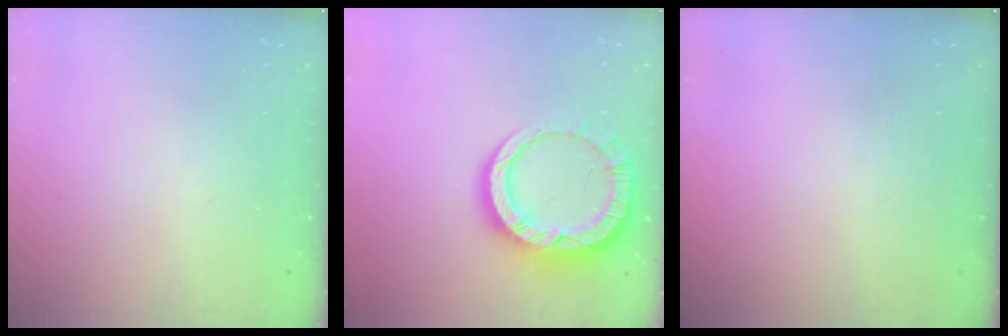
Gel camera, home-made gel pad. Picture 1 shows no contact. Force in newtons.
{"total": 13.4, "press": 13.3, "slide": 1.4}
{"total": 0.0}